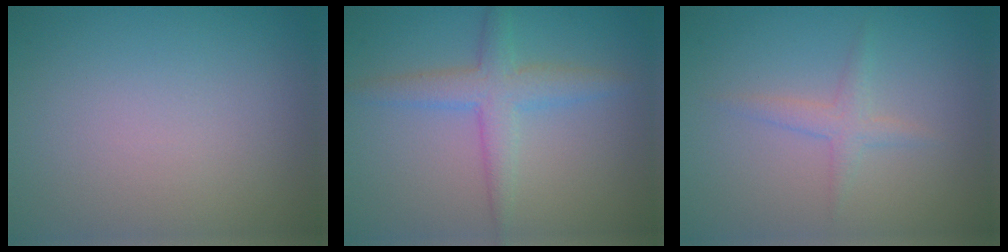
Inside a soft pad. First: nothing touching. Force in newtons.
{"total": 3.3, "press": 3.3, "slide": 0.1}
{"total": 1.6, "press": 1.6, "slide": 0.0}